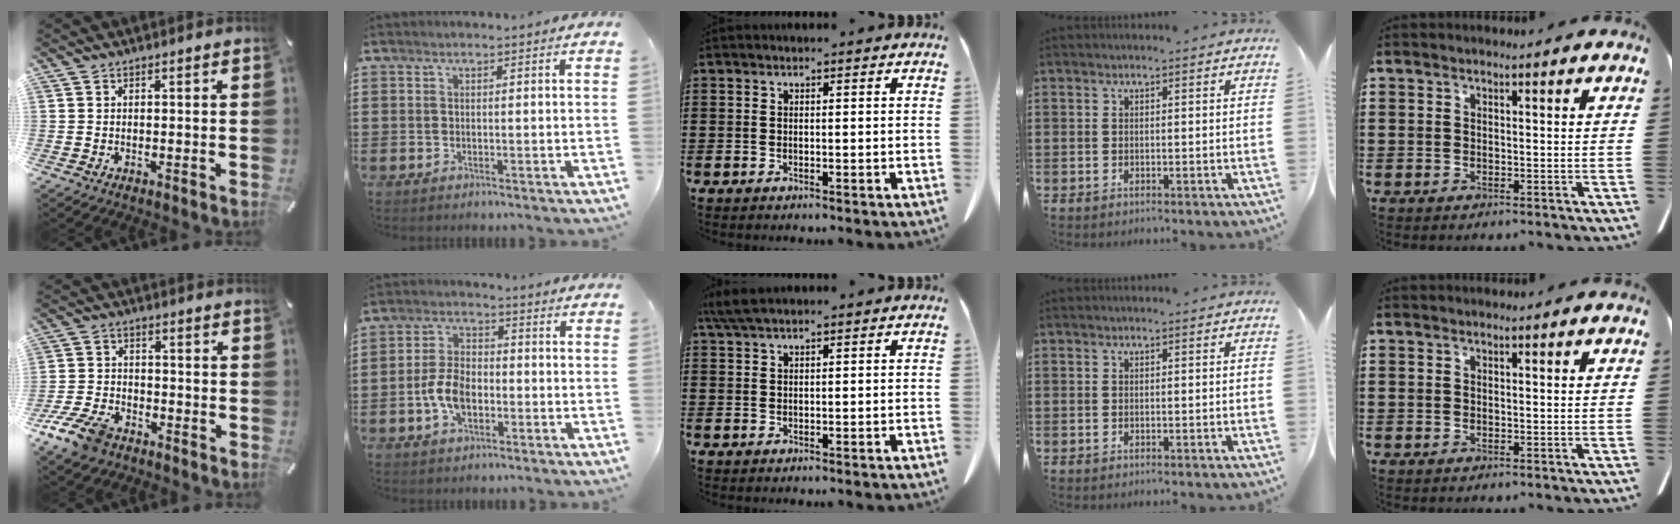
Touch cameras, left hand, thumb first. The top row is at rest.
{"thumb": {"total": 9.1, "force": [-6.2, 4.9, 4.5], "torque": [-0.094, 0.029, -0.116]}, "index": {"total": 6.3, "force": [-1.9, 3.7, 4.7], "torque": [-0.117, 0.001, -0.044]}, "middle": {"total": 3.2, "force": [2.3, 0.5, 2.2], "torque": [-0.049, 0.001, 0.045]}}